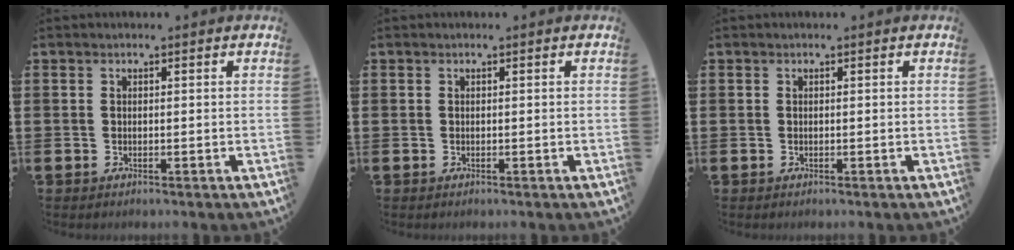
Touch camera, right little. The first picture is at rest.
{"total": 0.0}
{"total": 0.0}